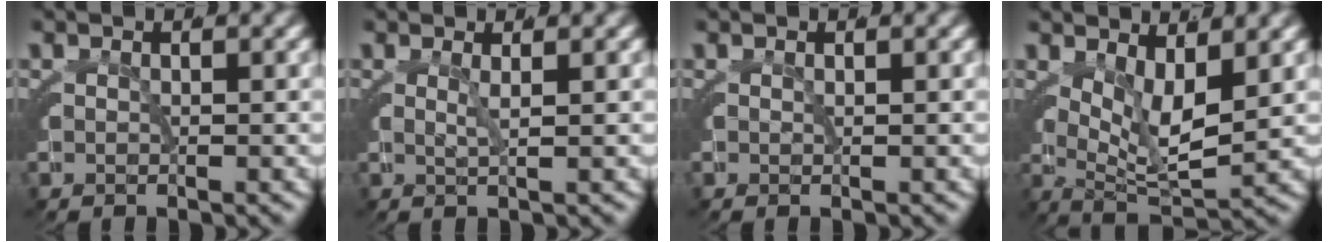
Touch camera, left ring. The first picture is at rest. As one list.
[{"total": 1.6, "force": [0.9, -0.7, 1.2], "torque": [-0.019, -0.005, 0.018]}, {"total": 0.0}, {"total": 5.8, "force": [2.1, 2.0, 5.0], "torque": [-0.076, -0.013, 0.041]}]